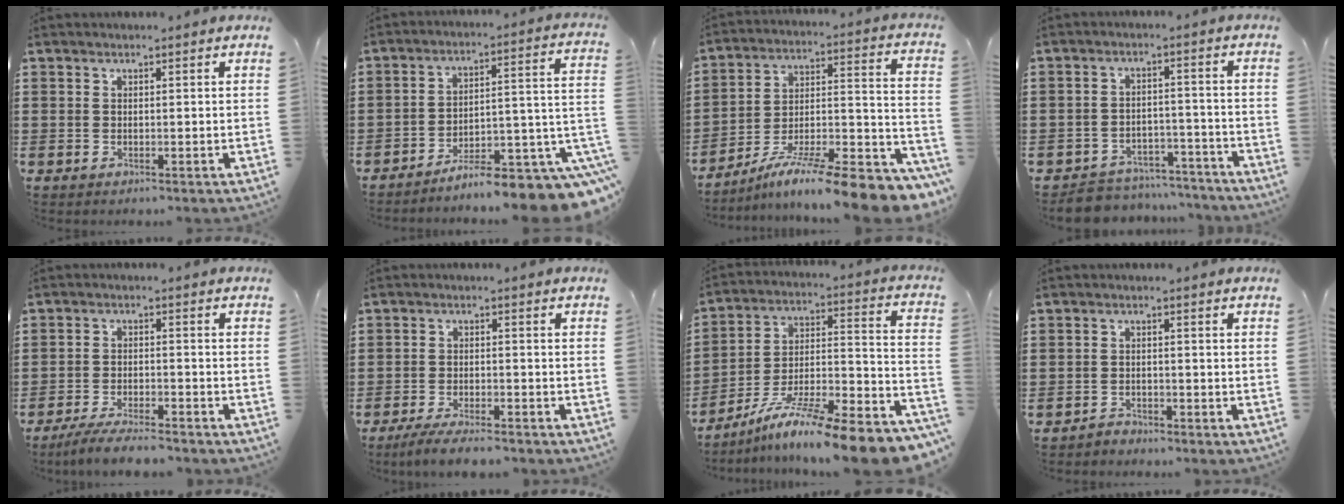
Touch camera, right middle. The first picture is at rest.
{"total": 9.1, "force": [-7.8, 0.8, 4.5], "torque": [-0.057, 0.002, -0.146]}
{"total": 12.3, "force": [-10.1, 0.2, 7.1], "torque": [-0.098, 0.011, -0.184]}
{"total": 5.2, "force": [-5.1, 1.1, 0.0], "torque": [0.001, 0.016, -0.105]}
{"total": 4.8, "force": [-4.5, 0.3, 1.8], "torque": [-0.035, -0.002, -0.087]}
{"total": 4.3, "force": [-3.9, 0.4, 1.7], "torque": [-0.040, -0.006, -0.080]}
{"total": 11.9, "force": [-9.4, 0.1, 7.3], "torque": [-0.111, 0.002, -0.175]}
{"total": 2.0, "force": [-1.9, 0.5, -0.1], "torque": [-0.005, 0.003, -0.043]}